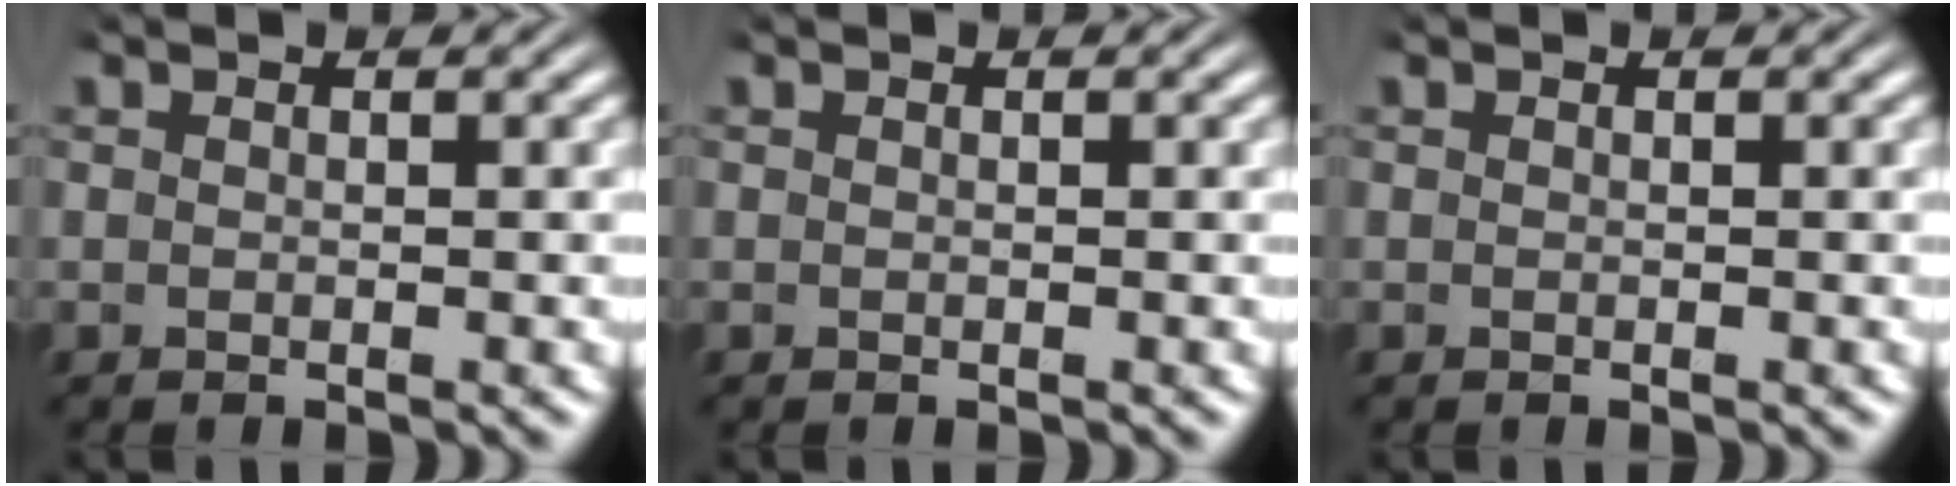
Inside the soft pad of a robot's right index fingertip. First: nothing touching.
{"total": 0.0}
{"total": 0.0}